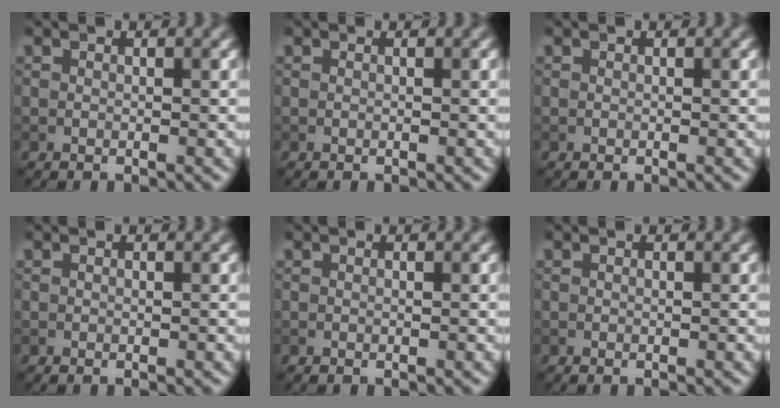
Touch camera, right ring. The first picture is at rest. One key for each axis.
{"total": 0.0}
{"total": 0.0}
{"total": 0.0}
{"total": 0.0}
{"total": 0.0}